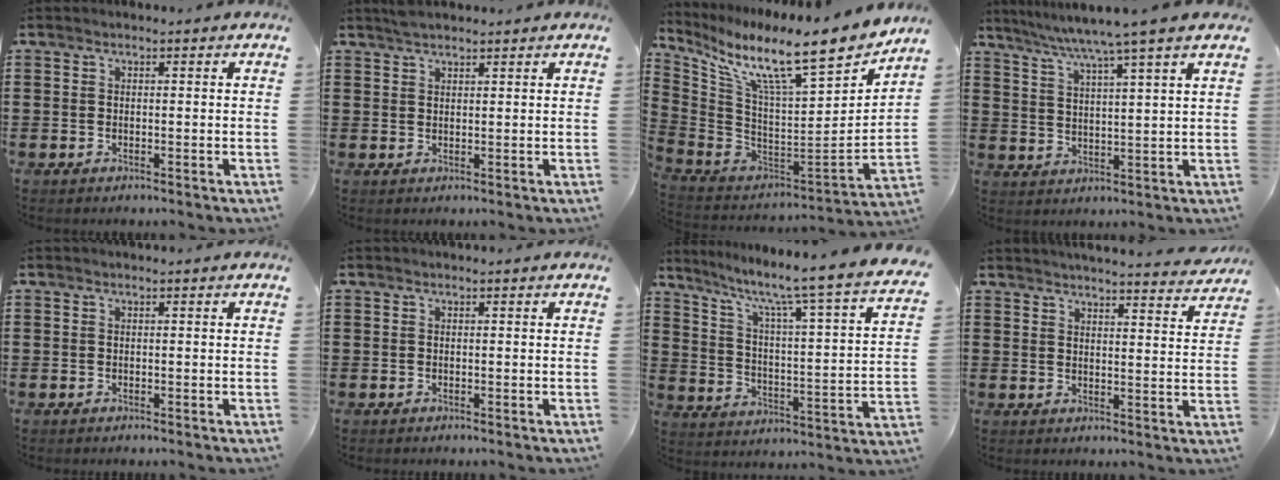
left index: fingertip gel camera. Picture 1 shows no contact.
{"total": 1.9, "force": [1.7, 0.4, 0.6], "torque": [-0.014, 0.000, 0.033]}
{"total": 13.3, "force": [9.6, 2.0, 8.9], "torque": [-0.170, -0.079, 0.152]}
{"total": 6.3, "force": [5.1, -1.4, 3.4], "torque": [-0.082, -0.027, 0.084]}
{"total": 0.0}
{"total": 0.0}
{"total": 6.7, "force": [5.3, -0.6, 4.1], "torque": [-0.095, -0.058, 0.072]}
{"total": 4.1, "force": [4.0, -0.4, 0.6], "torque": [-0.019, -0.026, 0.069]}